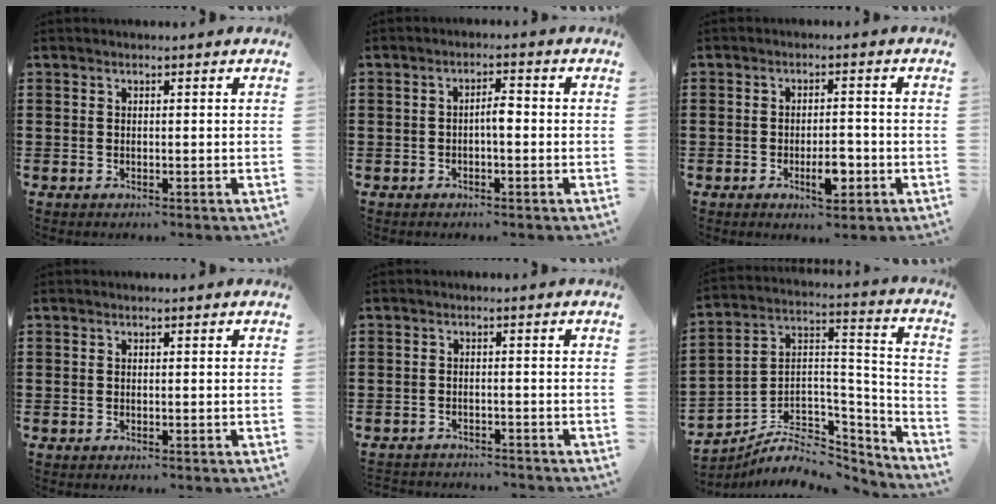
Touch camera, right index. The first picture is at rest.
{"total": 2.6, "force": [-0.5, 0.7, 2.4], "torque": [-0.045, 0.006, -0.012]}
{"total": 4.6, "force": [-1.8, 1.7, 3.9], "torque": [-0.063, 0.005, -0.029]}
{"total": 0.0}
{"total": 1.9, "force": [-1.9, 0.2, -0.2], "torque": [-0.002, 0.001, -0.044]}
{"total": 7.4, "force": [-5.4, 4.2, 2.8], "torque": [-0.058, 0.004, -0.100]}